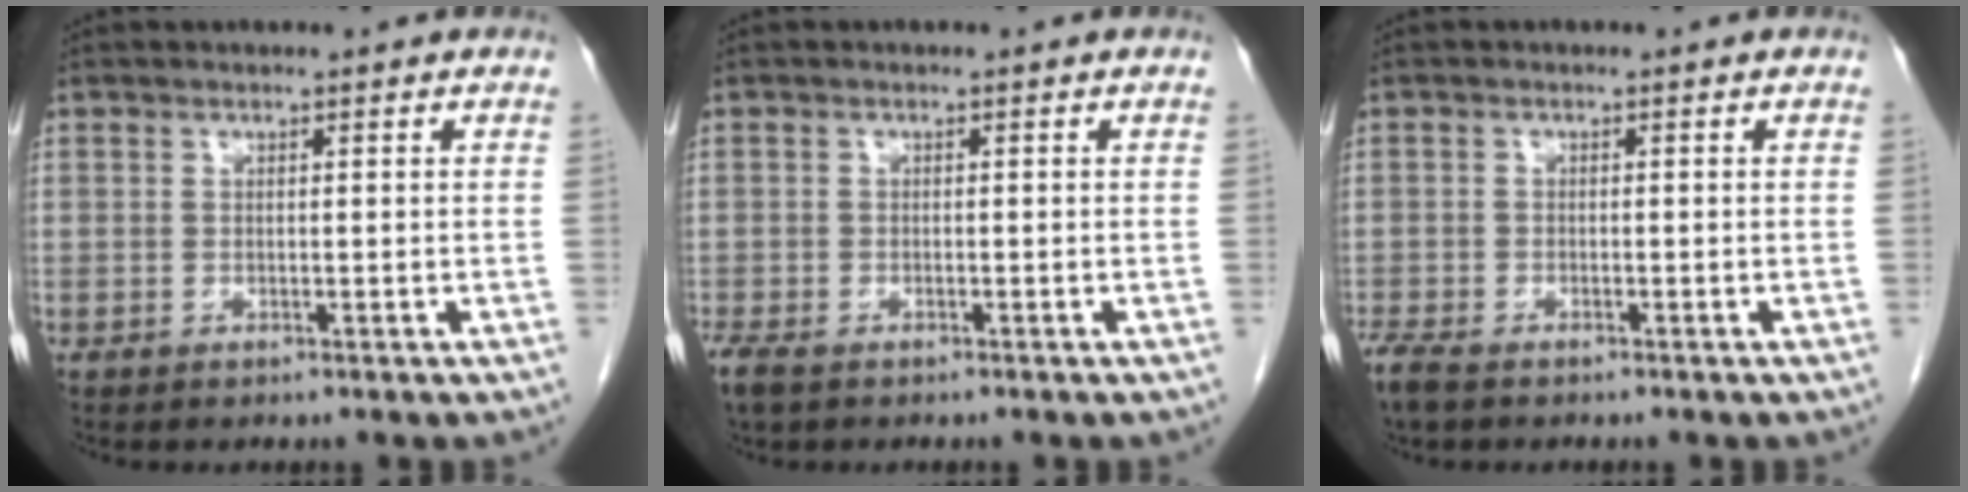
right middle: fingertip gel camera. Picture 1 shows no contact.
{"total": 3.5, "force": [-2.5, 1.4, 1.9], "torque": [-0.049, -0.012, -0.041]}
{"total": 3.8, "force": [-3.0, 1.1, 2.0], "torque": [-0.048, -0.012, -0.053]}